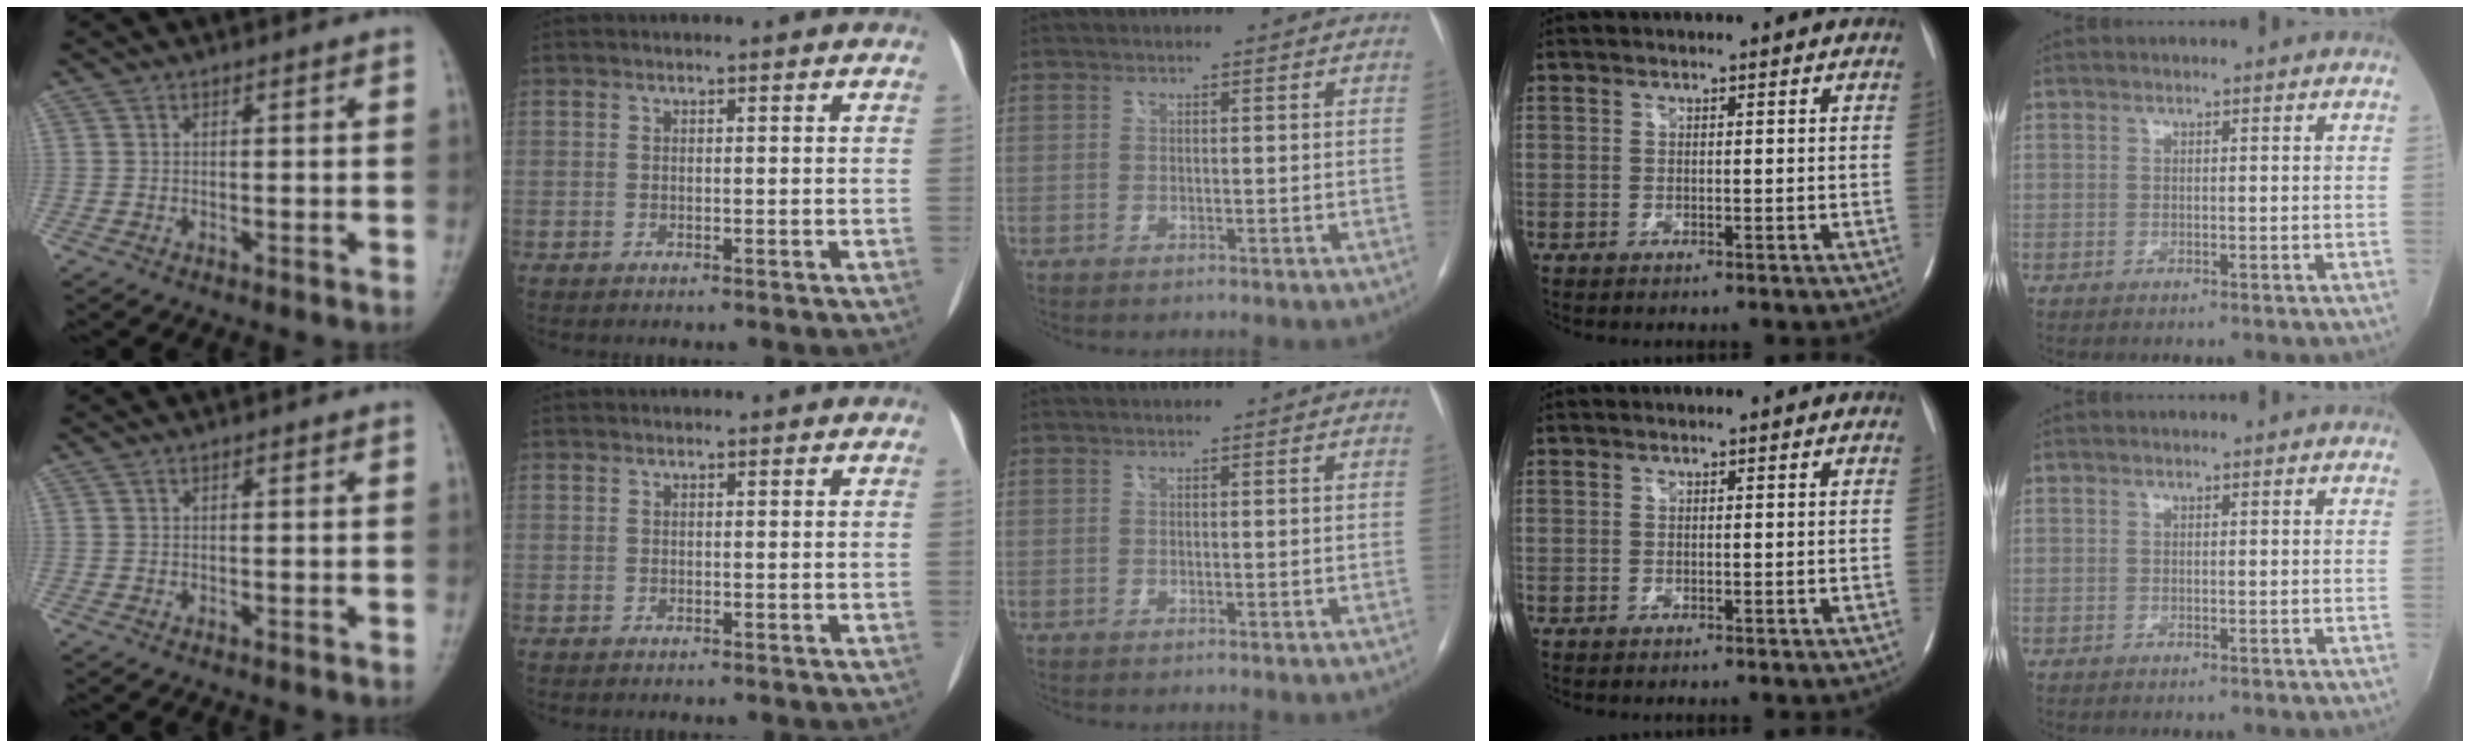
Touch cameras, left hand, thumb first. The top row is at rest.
{"index": {"total": 0.5, "force": [0.5, 0.2, 0.1], "torque": [-0.008, 0.003, 0.006]}}